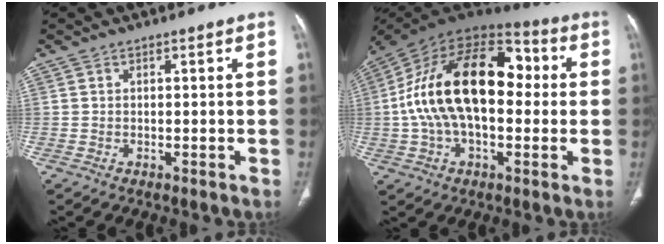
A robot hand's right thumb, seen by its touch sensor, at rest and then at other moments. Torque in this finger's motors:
{"motor_torque": [1.00, 1.11, 1.70, -1.07, 0.43]}